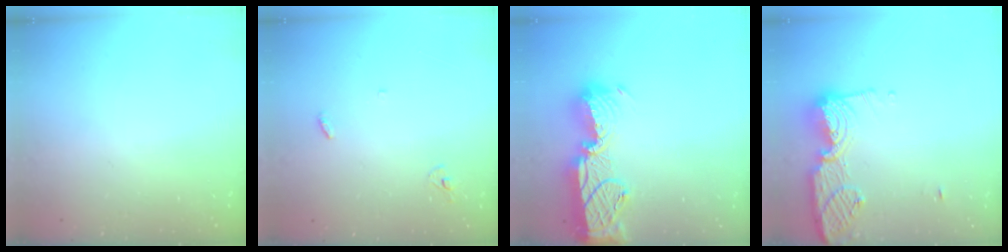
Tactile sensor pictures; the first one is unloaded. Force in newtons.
{"total": 3.3, "press": 3.2, "slide": 0.3}
{"total": 17.8, "press": 17.8, "slide": 1.2}
{"total": 12.0, "press": 12.0, "slide": 1.1}